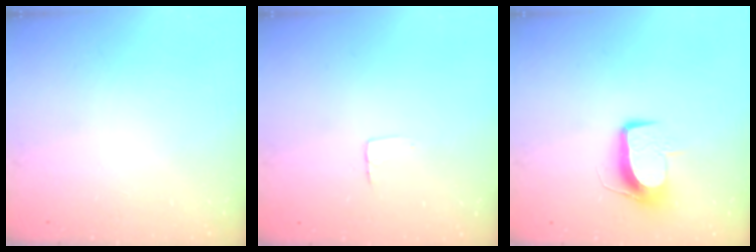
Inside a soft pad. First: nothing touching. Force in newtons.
{"total": 2.9, "press": 2.9, "slide": 0.2}
{"total": 9.6, "press": 9.6, "slide": 0.2}